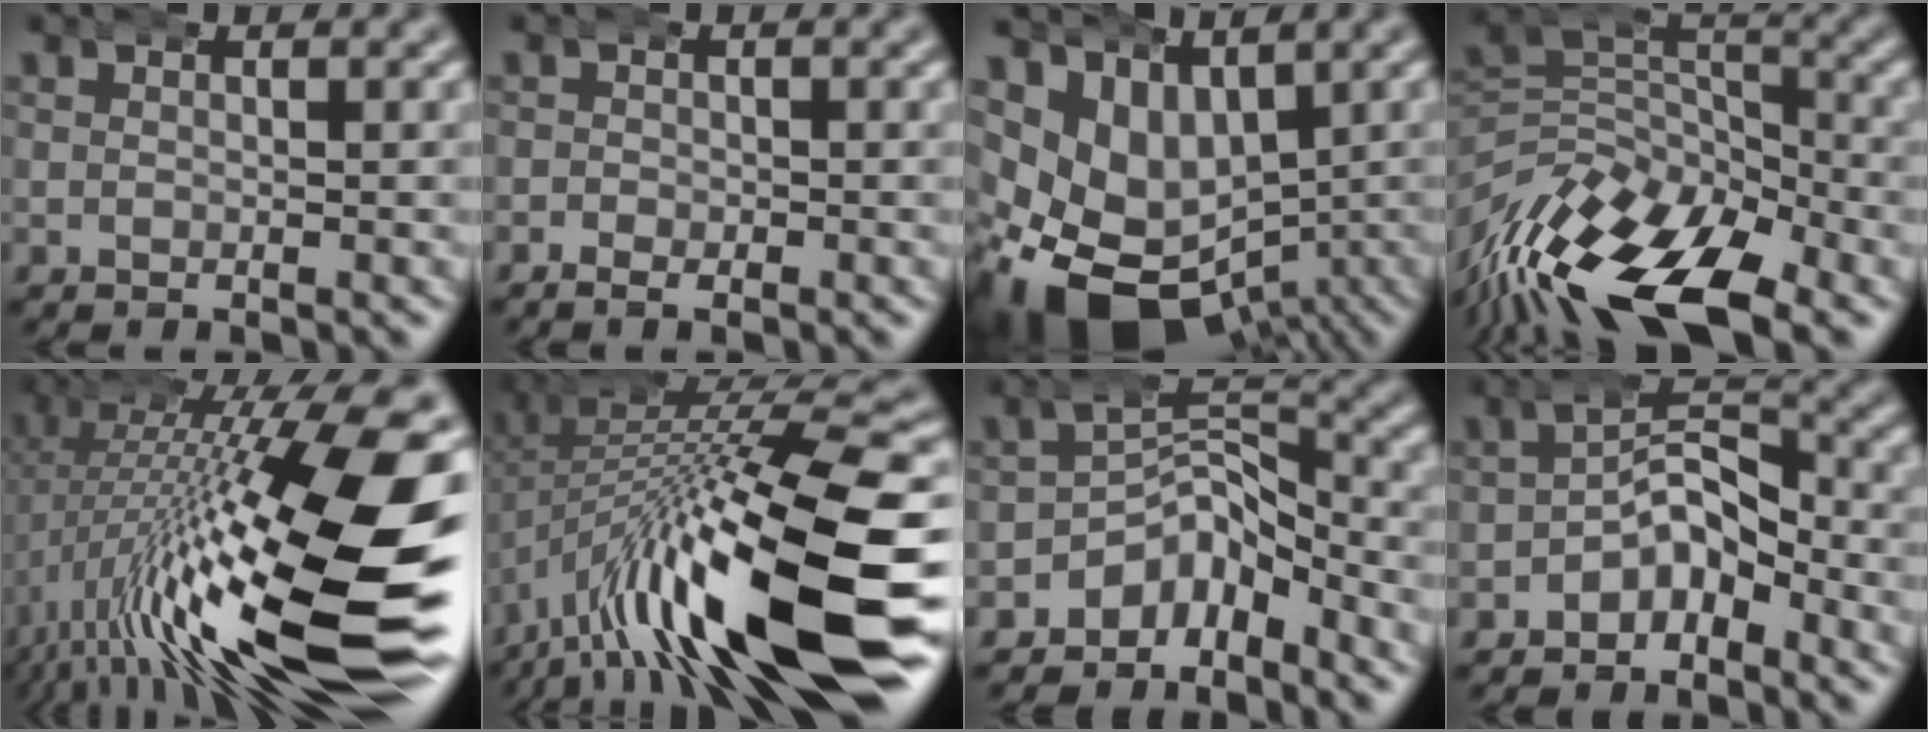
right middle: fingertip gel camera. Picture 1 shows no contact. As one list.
[{"total": 0.6, "force": [-0.5, 0.2, 0.0], "torque": [0.008, -0.002, -0.013]}, {"total": 16.2, "force": [-4.7, 12.5, 9.2], "torque": [-0.199, -0.078, -0.050]}, {"total": 10.5, "force": [-2.1, 7.4, 7.0], "torque": [-0.120, -0.028, -0.039]}, {"total": 17.3, "force": [-0.9, 6.2, 16.1], "torque": [-0.239, -0.001, -0.002]}, {"total": 15.9, "force": [-2.8, 7.2, 14.0], "torque": [-0.231, -0.017, -0.023]}, {"total": 6.6, "force": [-2.9, 4.6, 3.8], "torque": [-0.042, 0.002, -0.059]}, {"total": 4.5, "force": [-1.6, 2.8, 3.2], "torque": [-0.022, 0.008, -0.035]}]